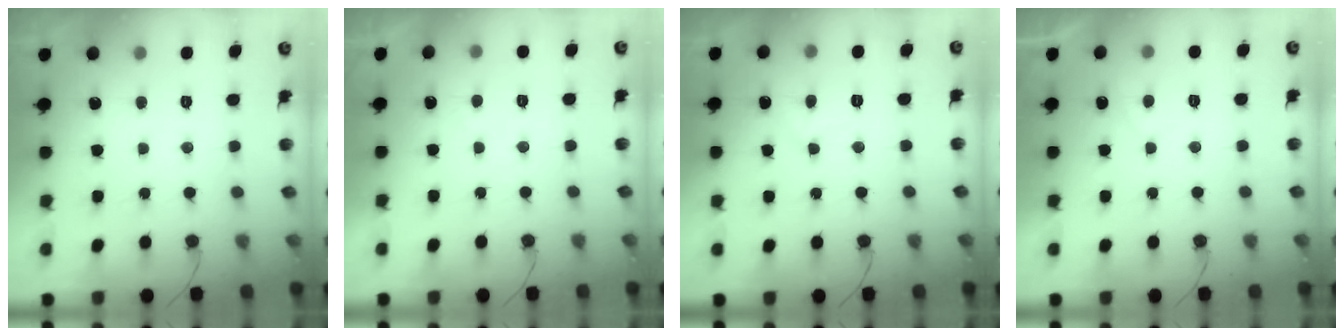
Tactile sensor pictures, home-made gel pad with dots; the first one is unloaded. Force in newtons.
{"total": 1.0, "press": 0.8, "slide": 0.5}
{"total": 5.2, "press": 5.2, "slide": 0.4}
{"total": 2.8, "press": 2.7, "slide": 0.8}